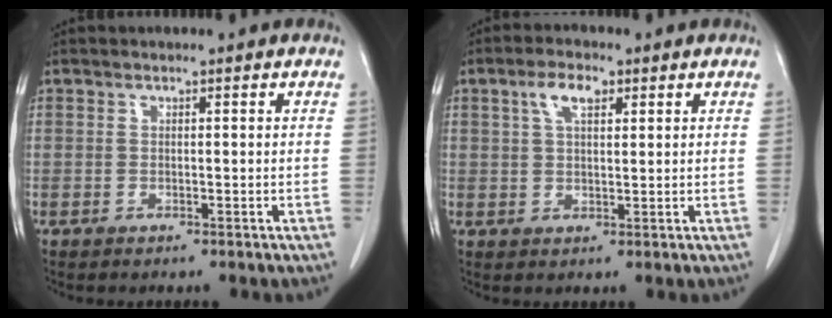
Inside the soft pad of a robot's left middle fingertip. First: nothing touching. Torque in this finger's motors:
{"motor_torque": [0.40, 0.25, -0.05, -0.02]}